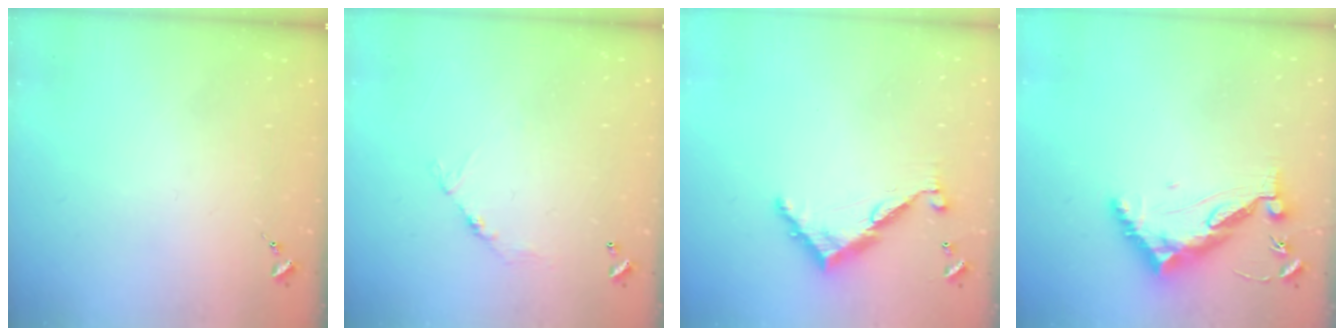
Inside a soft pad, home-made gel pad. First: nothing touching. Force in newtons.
{"total": 6.7, "press": 6.7, "slide": 0.5}
{"total": 9.0, "press": 9.0, "slide": 0.7}
{"total": 10.2, "press": 10.2, "slide": 0.8}